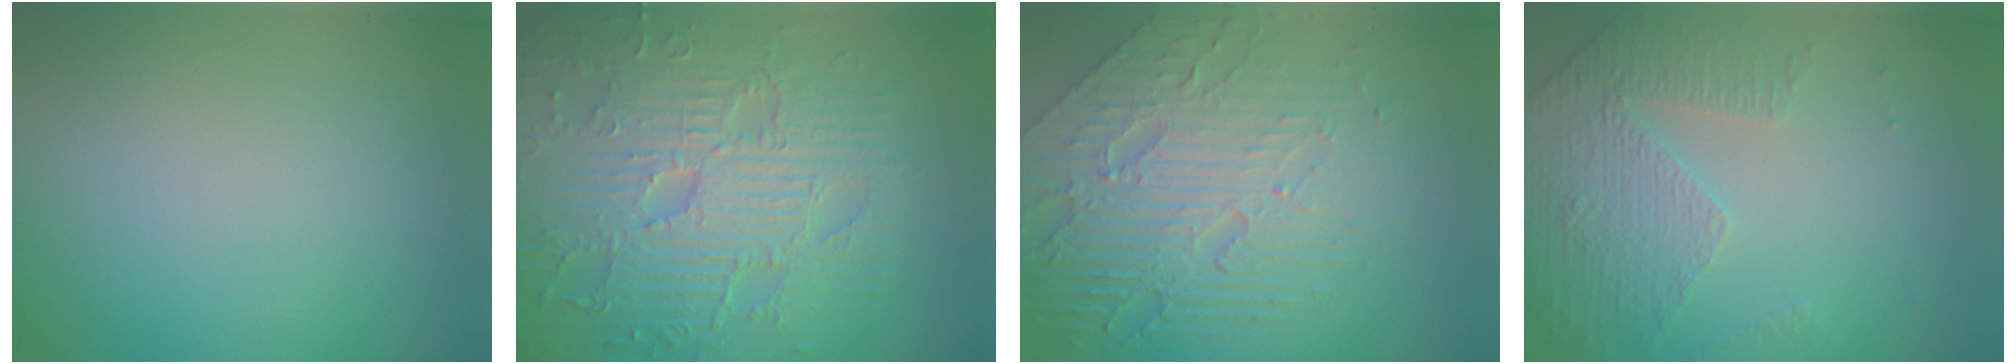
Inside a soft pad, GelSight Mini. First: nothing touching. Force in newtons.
{"total": 9.4, "press": 6.9, "slide": 6.4}
{"total": 8.4, "press": 5.7, "slide": 6.2}
{"total": 4.8, "press": 3.3, "slide": 3.6}